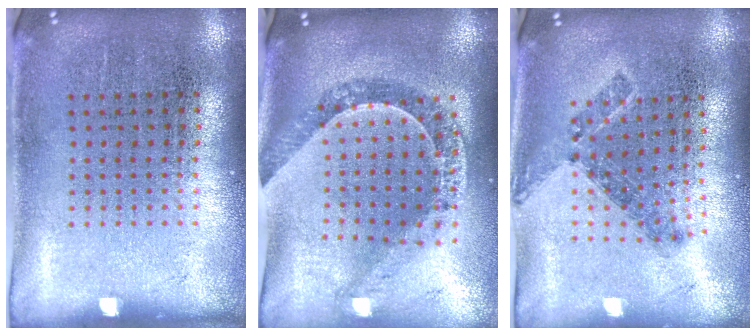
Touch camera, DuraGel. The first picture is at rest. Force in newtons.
{"total": 1.2, "press": 1.2, "slide": 0.4}
{"total": 0.8, "press": 0.8, "slide": 0.3}